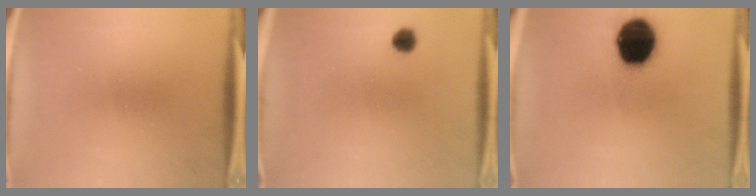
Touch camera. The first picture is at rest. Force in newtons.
{"total": 2.3}
{"total": 17.9}